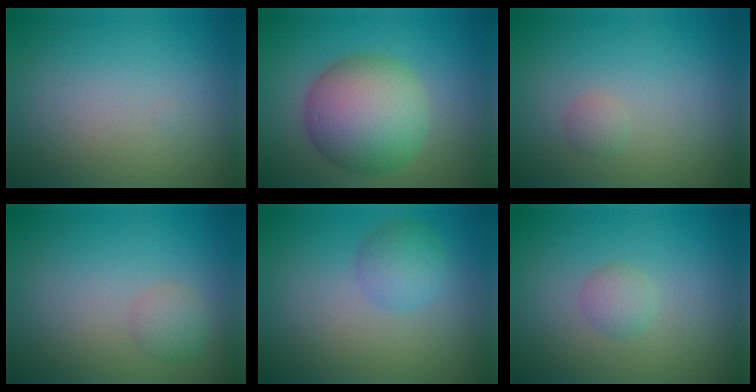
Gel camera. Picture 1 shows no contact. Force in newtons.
{"total": 8.6, "press": 8.6, "slide": 0.3}
{"total": 0.7, "press": 0.7, "slide": 0.0}
{"total": 1.6, "press": 1.6, "slide": 0.1}
{"total": 2.4, "press": 2.4, "slide": 0.1}
{"total": 1.4, "press": 1.4, "slide": 0.1}